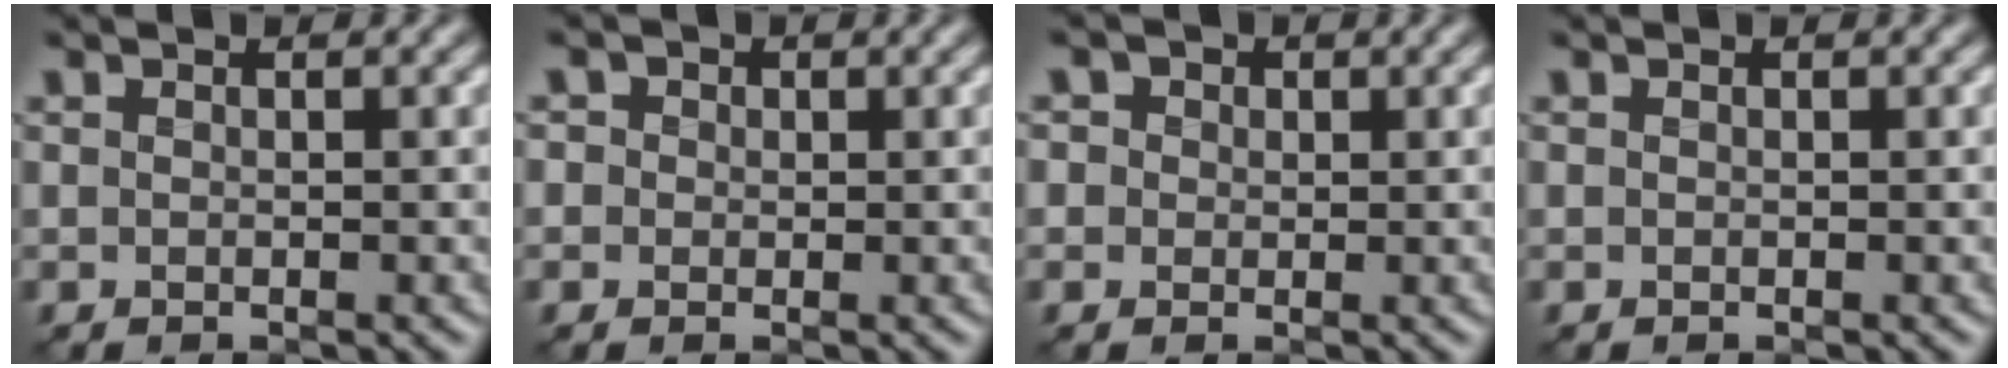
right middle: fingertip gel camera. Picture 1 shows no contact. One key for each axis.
{"total": 2.5, "fx": 1.0, "fy": 2.0, "fz": 1.0, "tx": -0.010, "ty": 0.018, "tz": -0.003}
{"total": 3.6, "fx": 1.7, "fy": 2.8, "fz": 1.5, "tx": -0.025, "ty": 0.019, "tz": 0.004}
{"total": 0.0}